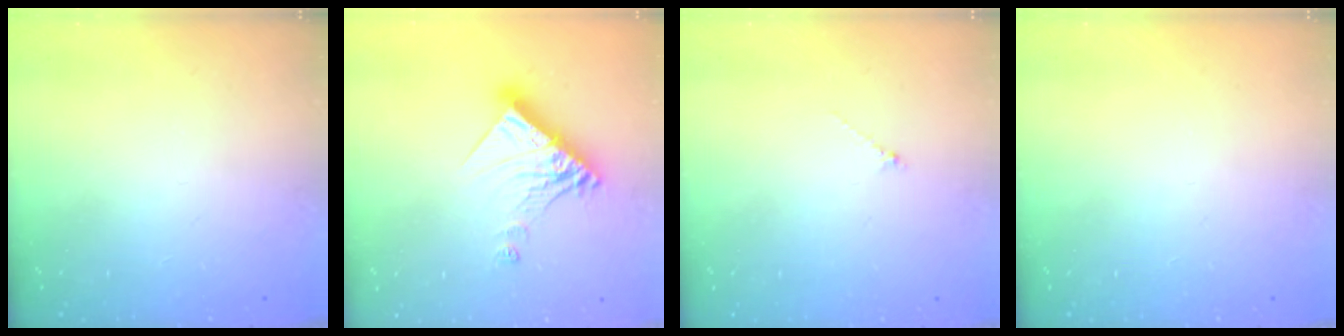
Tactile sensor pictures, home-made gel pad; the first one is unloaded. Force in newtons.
{"total": 13.9, "press": 13.9, "slide": 1.1}
{"total": 0.6, "press": 0.5, "slide": 0.3}
{"total": 0.0}